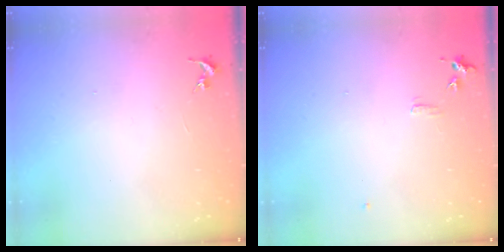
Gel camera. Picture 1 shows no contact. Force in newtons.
{"total": 5.6, "press": 5.5, "slide": 0.7}